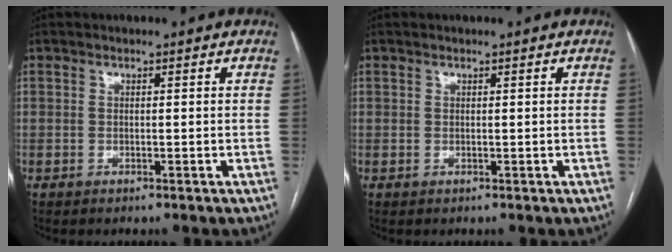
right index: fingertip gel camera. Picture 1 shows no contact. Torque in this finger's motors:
{"motor_torque": [0.00, 0.00, 0.00, 0.00]}